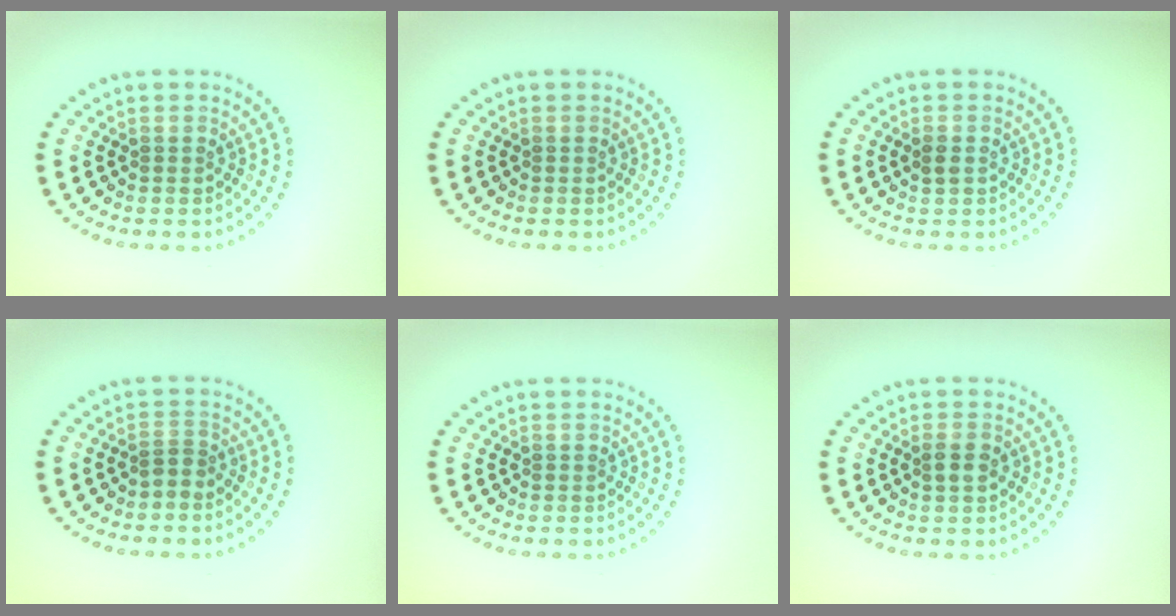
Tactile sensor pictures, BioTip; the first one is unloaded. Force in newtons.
{"total": 0.0}
{"total": 1.0, "press": 1.0, "slide": 0.1}
{"total": 1.1, "press": 0.7, "slide": 0.9}
{"total": 0.0}
{"total": 1.4, "press": 1.4, "slide": 0.2}